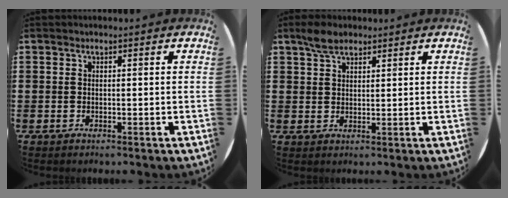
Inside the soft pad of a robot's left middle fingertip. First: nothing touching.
{"total": 3.7, "force": [3.0, 1.6, 1.5], "torque": [-0.026, 0.004, 0.054]}